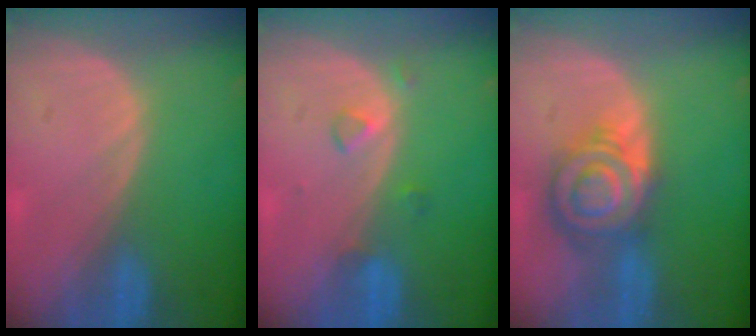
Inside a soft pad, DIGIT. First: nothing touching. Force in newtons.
{"total": 2.1, "press": 2.1, "slide": 0.1}
{"total": 7.8, "press": 7.8, "slide": 0.6}